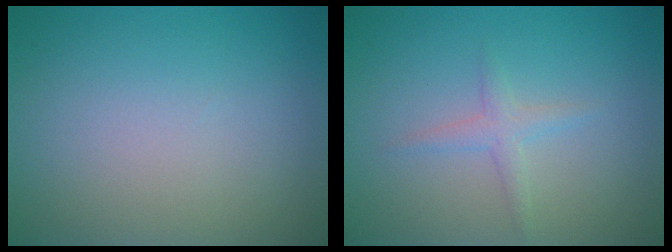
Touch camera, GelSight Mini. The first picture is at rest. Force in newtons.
{"total": 1.4, "press": 1.4, "slide": 0.0}